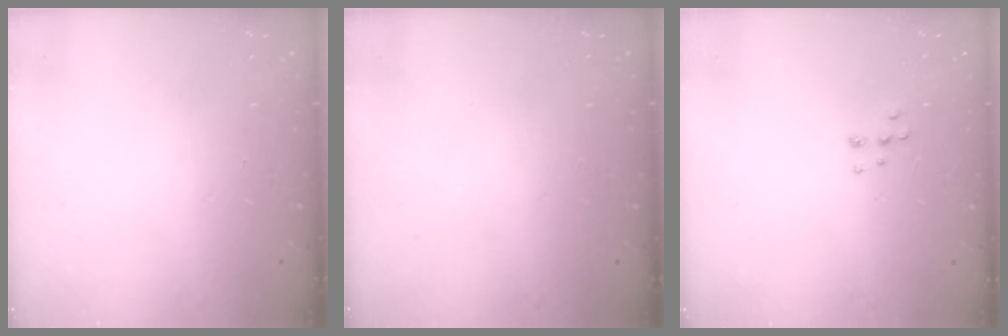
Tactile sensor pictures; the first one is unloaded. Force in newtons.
{"total": 0.0}
{"total": 5.3, "press": 5.3, "slide": 0.6}